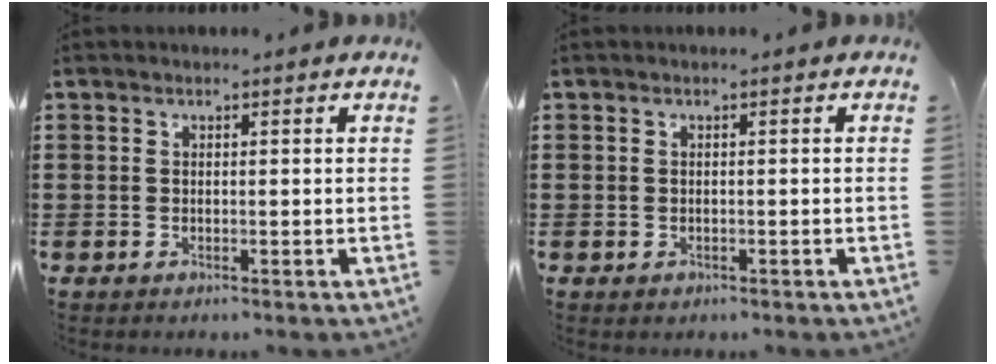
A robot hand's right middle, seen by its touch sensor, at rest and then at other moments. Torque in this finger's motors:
{"motor_torque": [0.20, 0.19, 0.00, 0.01]}